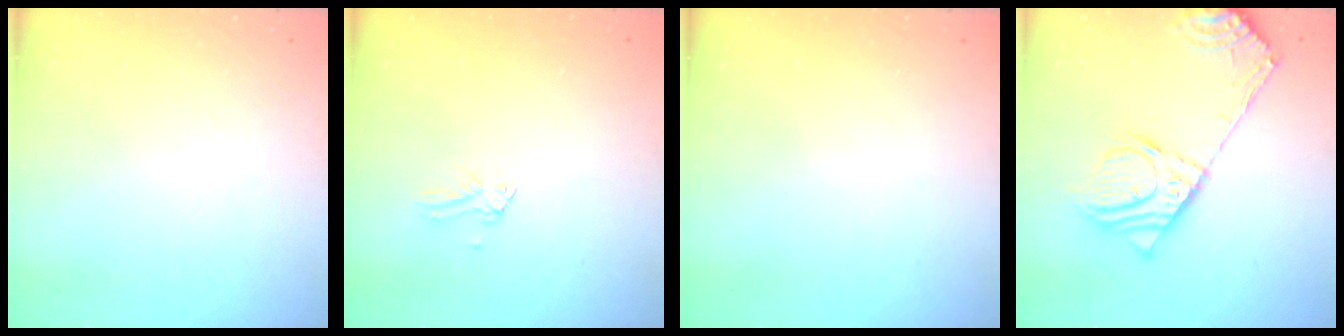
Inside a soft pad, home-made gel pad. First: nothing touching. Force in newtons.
{"total": 0.0}
{"total": 0.0}
{"total": 17.2, "press": 16.8, "slide": 3.3}